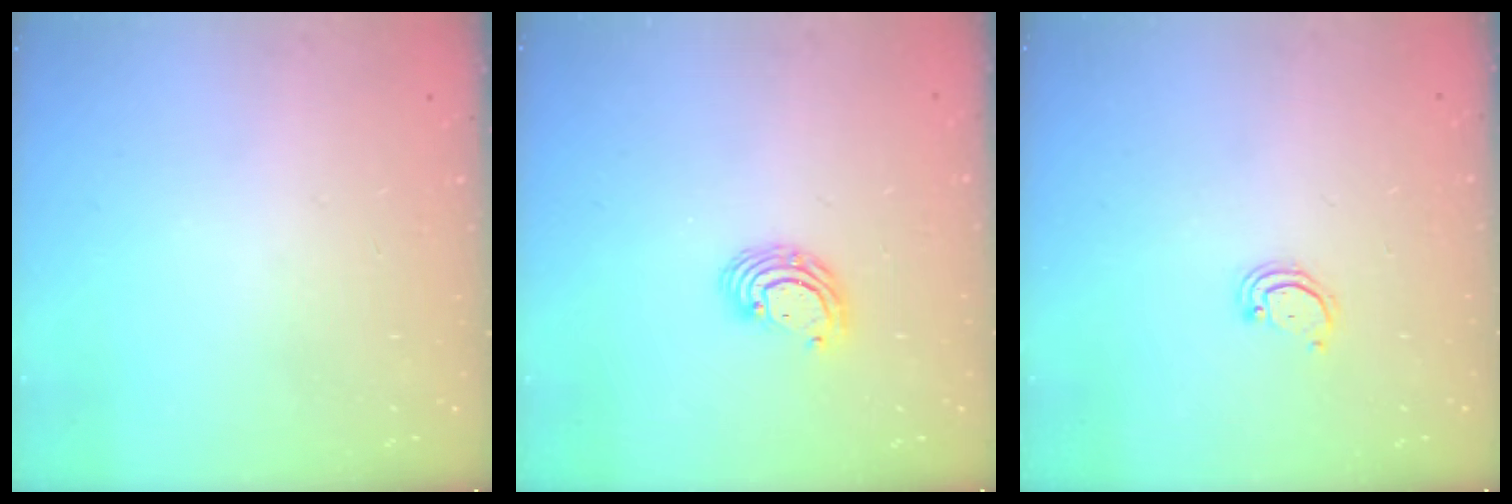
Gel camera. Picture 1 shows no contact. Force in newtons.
{"total": 6.2, "press": 6.2, "slide": 0.5}
{"total": 2.4, "press": 2.4, "slide": 0.2}